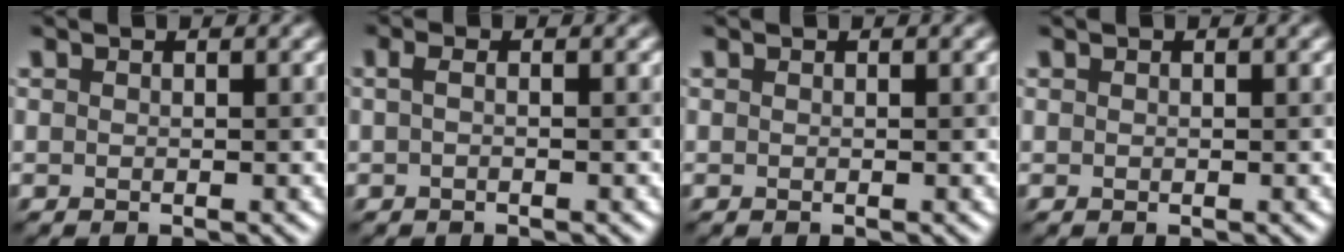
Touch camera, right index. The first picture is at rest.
{"total": 0.9, "force": [-0.1, 0.3, 0.9], "torque": [-0.017, -0.001, -0.004]}
{"total": 0.0}
{"total": 0.0}